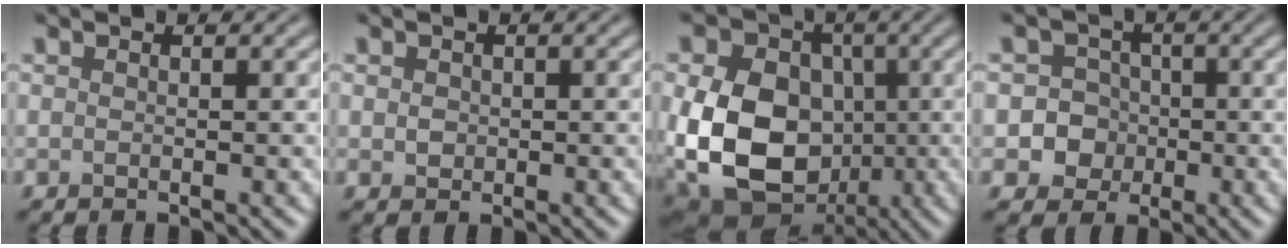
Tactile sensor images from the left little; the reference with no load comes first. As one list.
[{"total": 1.0, "force": [0.2, 0.9, 0.4], "torque": [-0.007, -0.001, 0.003]}, {"total": 15.9, "force": [-1.8, 12.3, 9.9], "torque": [-0.184, -0.013, -0.054]}, {"total": 5.6, "force": [-1.1, 5.3, 1.3], "torque": [0.005, 0.019, -0.047]}]